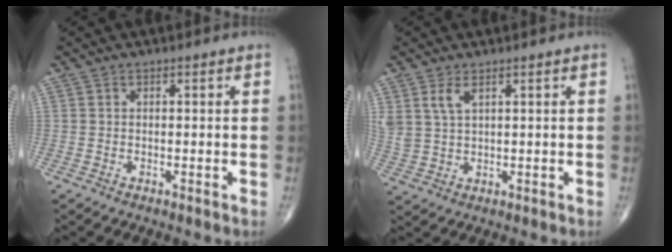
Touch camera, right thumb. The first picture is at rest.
{"total": 4.4, "force": [2.3, 2.0, 3.1], "torque": [-0.070, -0.006, 0.057]}